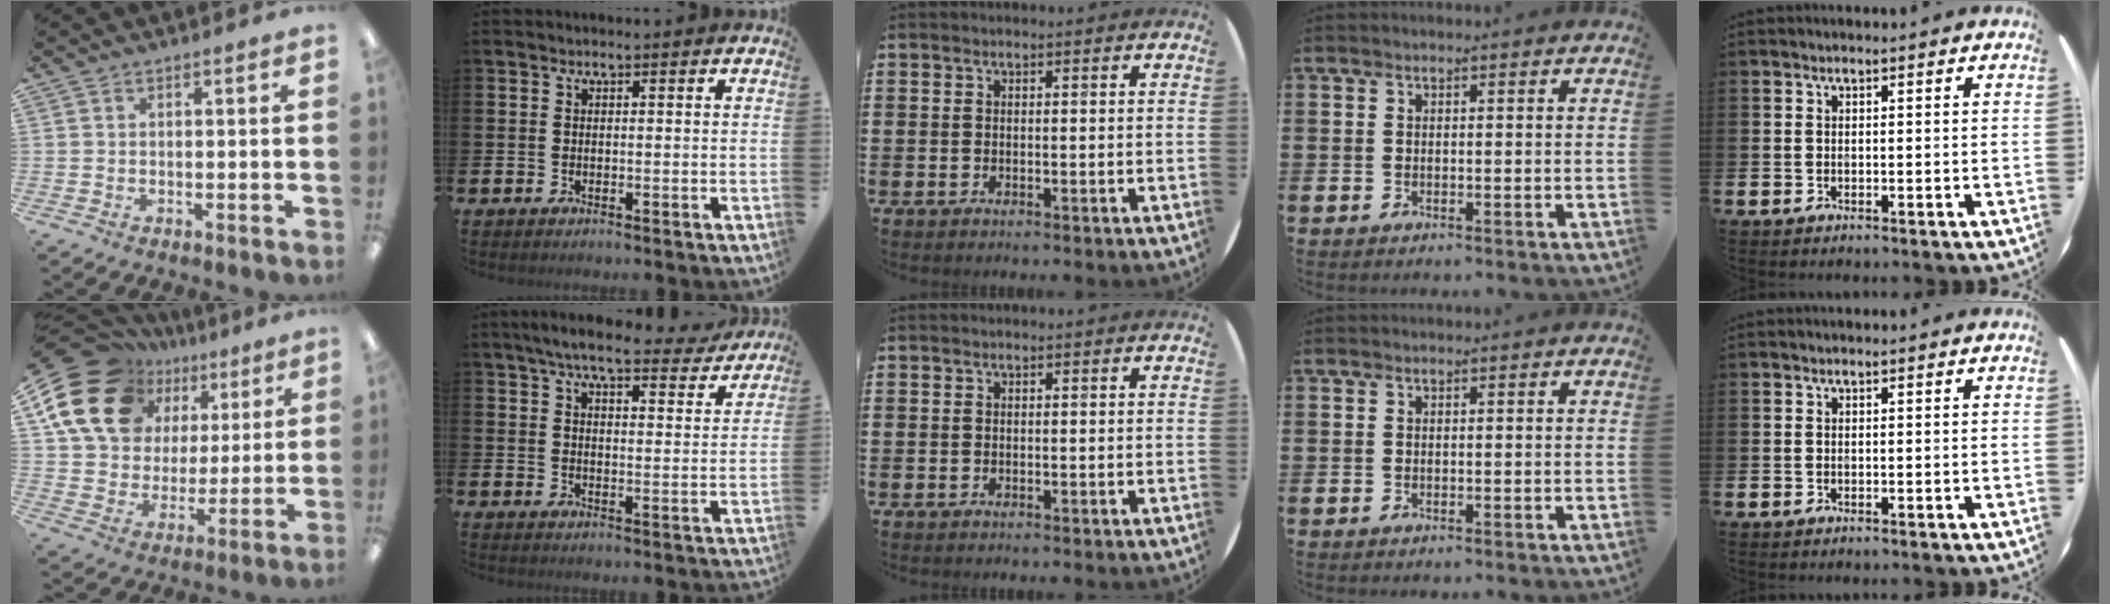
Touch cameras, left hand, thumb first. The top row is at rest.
{"thumb": {"total": 21.3, "force": [10.4, 15.9, 9.7], "torque": [-0.180, -0.049, 0.206]}, "index": {"total": 7.1, "force": [6.4, 1.2, 2.9], "torque": [-0.063, -0.028, 0.110]}}